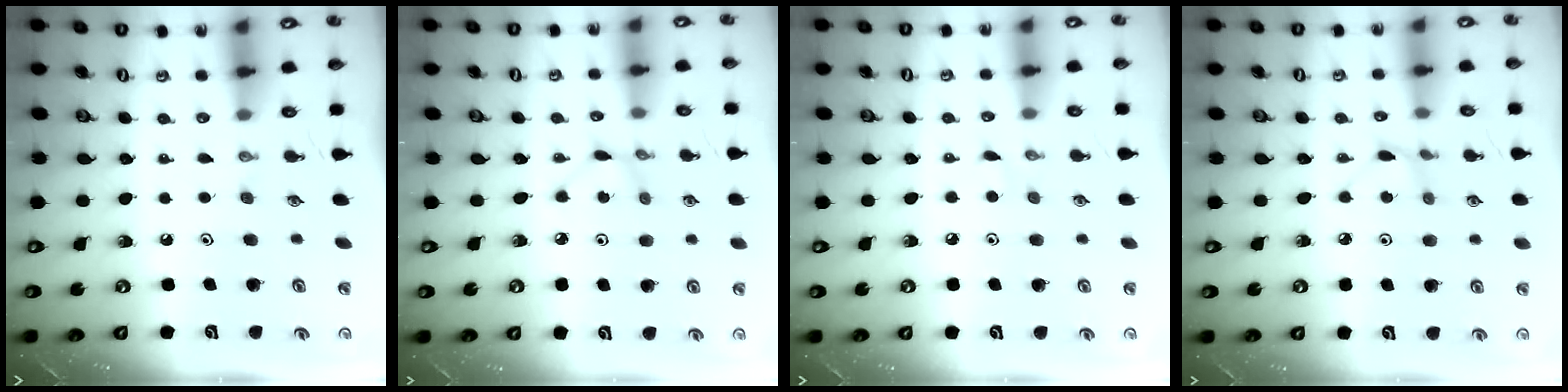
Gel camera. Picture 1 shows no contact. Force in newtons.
{"total": 2.3, "press": 2.3, "slide": 0.0}
{"total": 2.1, "press": 2.1, "slide": 0.3}
{"total": 3.0, "press": 3.0, "slide": 0.4}